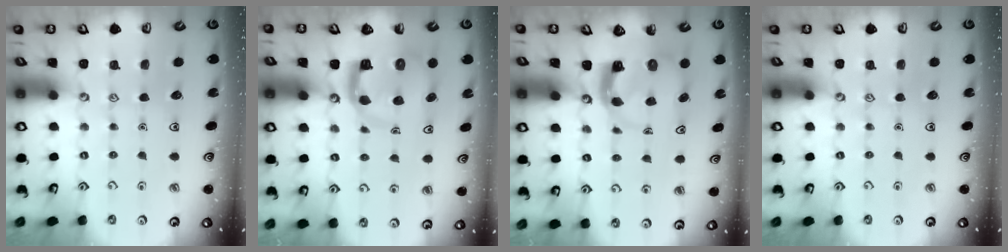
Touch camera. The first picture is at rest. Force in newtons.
{"total": 7.3, "press": 7.3, "slide": 1.0}
{"total": 4.0, "press": 4.0, "slide": 0.4}
{"total": 0.0}